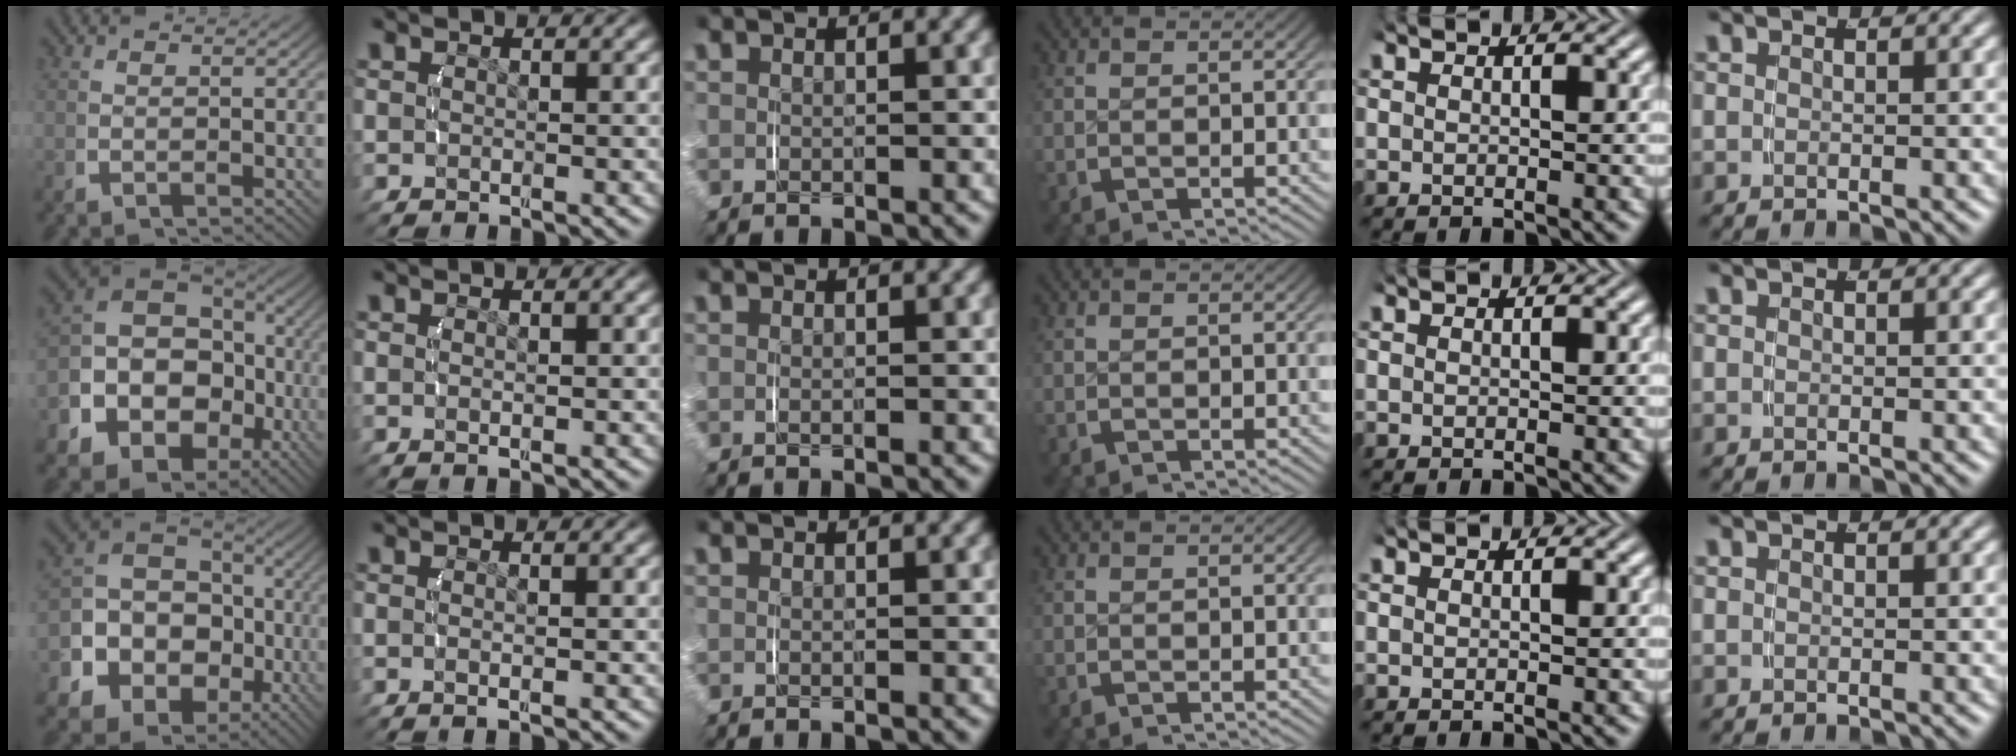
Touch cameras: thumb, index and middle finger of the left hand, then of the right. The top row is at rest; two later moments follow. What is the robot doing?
{"motion": "lift_and_place", "object": "napkin"}